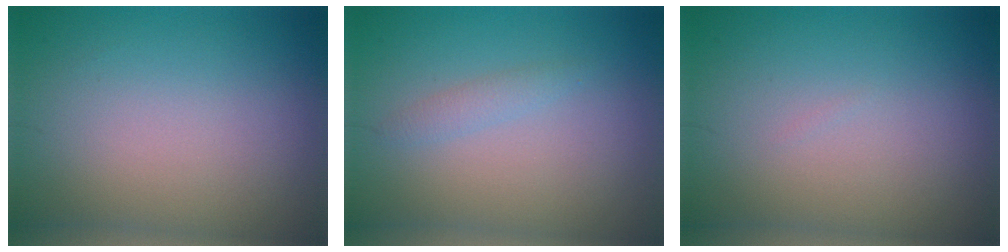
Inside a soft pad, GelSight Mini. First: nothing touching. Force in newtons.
{"total": 1.1, "press": 1.1, "slide": 0.0}
{"total": 0.0}